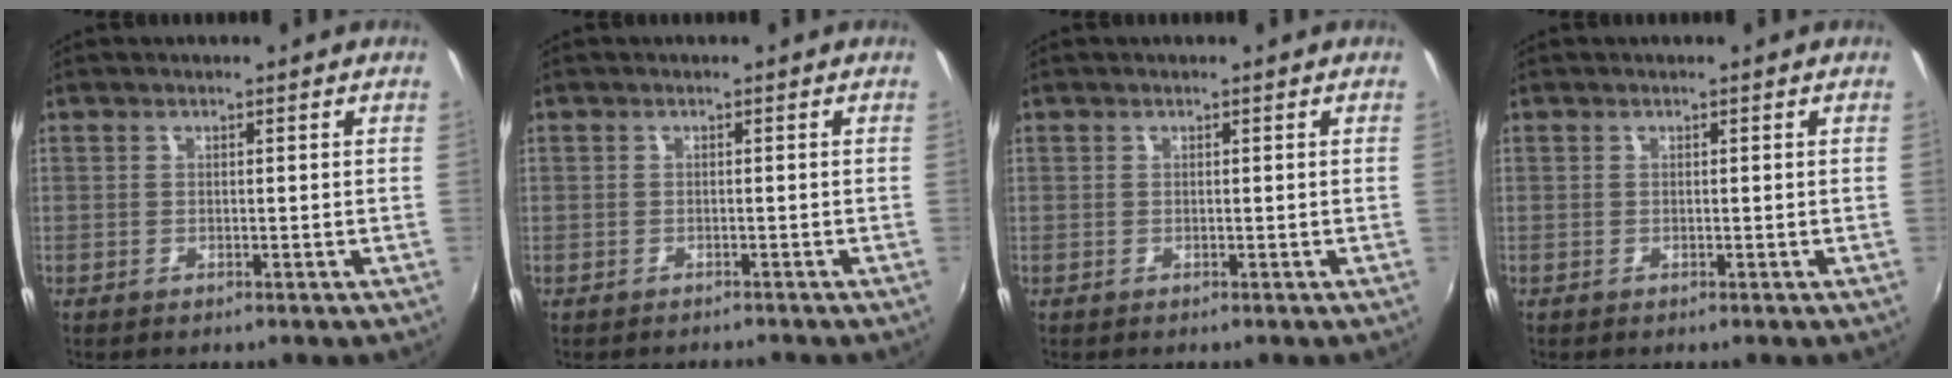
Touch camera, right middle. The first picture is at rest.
{"total": 1.7, "force": [-1.3, 1.1, -0.1], "torque": [-0.003, 0.007, -0.017]}
{"total": 0.0}
{"total": 0.0}